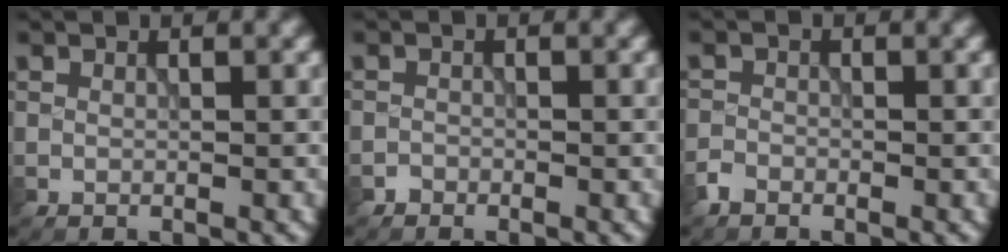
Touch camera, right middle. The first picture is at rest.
{"total": 0.7, "force": [-0.6, 0.3, -0.1], "torque": [0.005, -0.001, -0.011]}
{"total": 1.1, "force": [-1.0, 0.6, 0.2], "torque": [-0.001, 0.002, -0.023]}